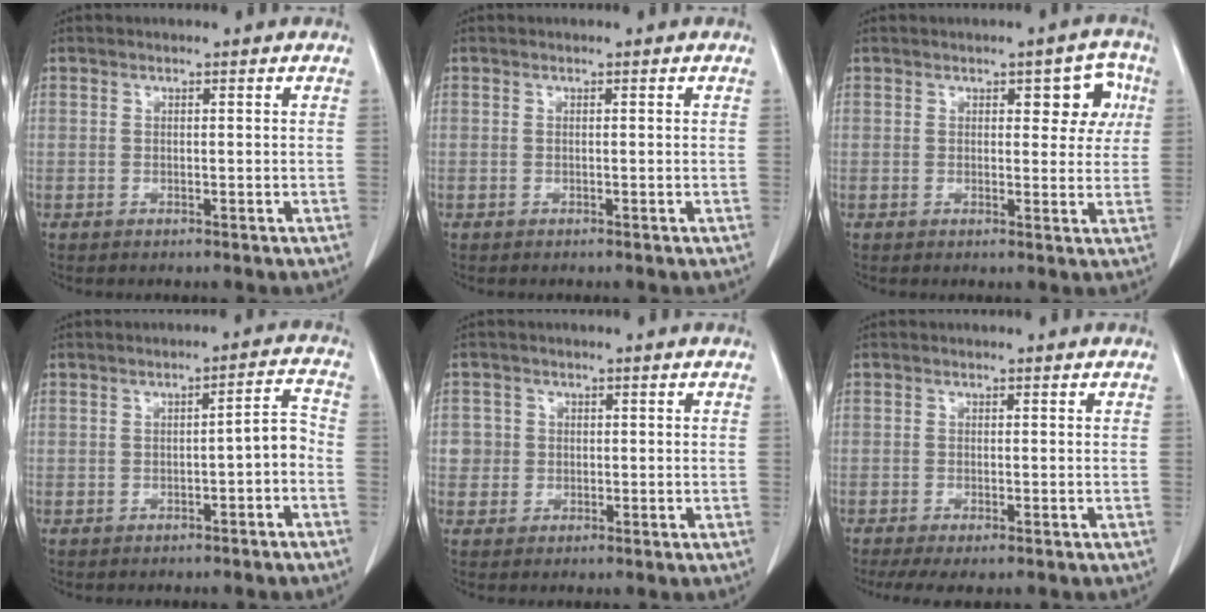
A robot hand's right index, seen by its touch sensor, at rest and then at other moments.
{"total": 0.0}
{"total": 5.4, "force": [1.8, 2.6, 4.4], "torque": [-0.038, 0.013, 0.020]}
{"total": 3.0, "force": [-1.1, 0.7, 2.7], "torque": [-0.033, 0.013, -0.015]}
{"total": 2.6, "force": [0.2, 2.6, -0.1], "torque": [0.020, 0.006, 0.002]}
{"total": 6.0, "force": [-4.9, 1.3, 3.4], "torque": [-0.042, -0.011, -0.073]}